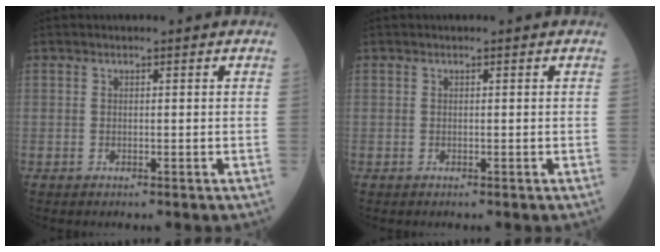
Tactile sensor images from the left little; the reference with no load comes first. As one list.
[{"total": 0.0}]